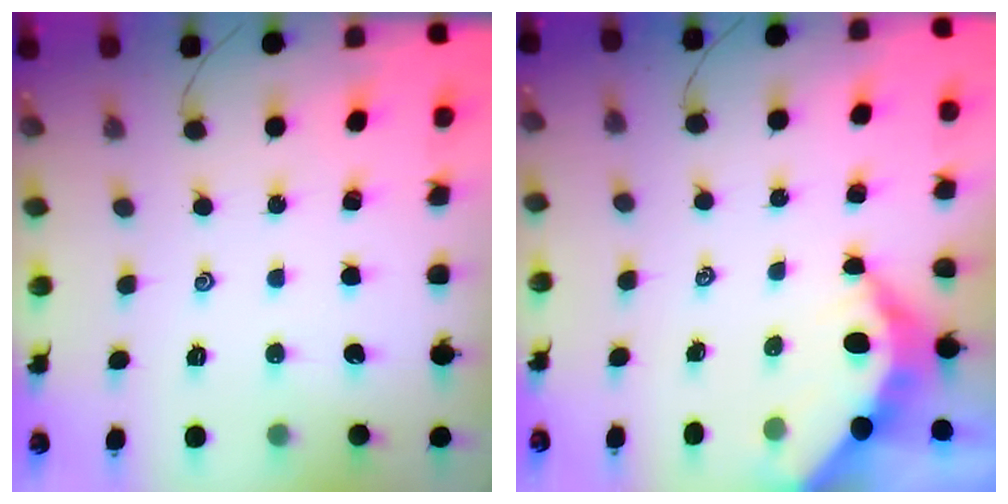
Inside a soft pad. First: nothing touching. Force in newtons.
{"total": 4.4, "press": 4.4, "slide": 0.5}